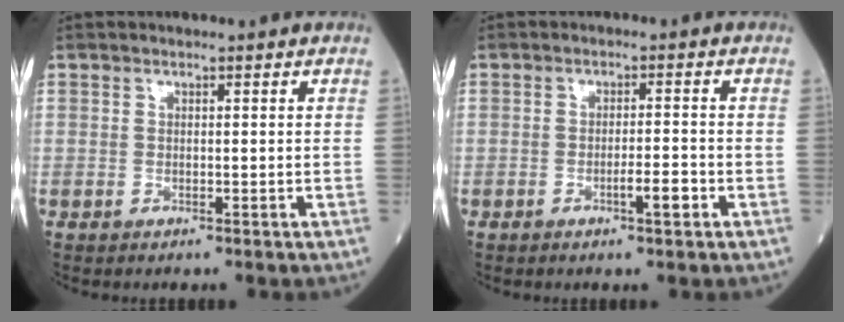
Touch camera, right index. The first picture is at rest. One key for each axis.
{"total": 2.9, "fx": -1.3, "fy": 0.2, "fz": 2.6, "tx": -0.037, "ty": 0.001, "tz": -0.021}